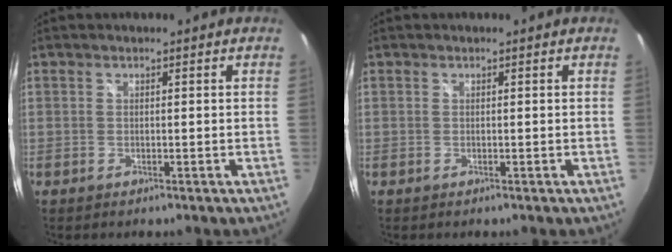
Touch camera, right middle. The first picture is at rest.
{"total": 0.0}